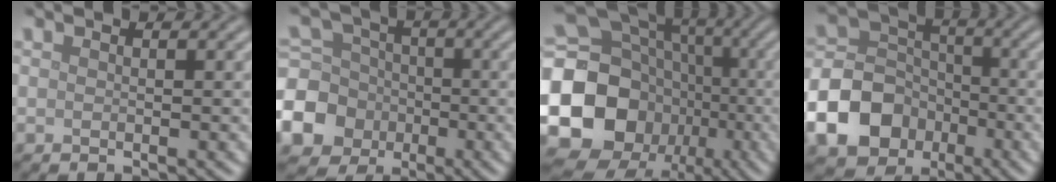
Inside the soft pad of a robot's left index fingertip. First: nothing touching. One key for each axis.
{"total": 10.3, "fx": -3.5, "fy": 9.1, "fz": 3.1, "tx": -0.082, "ty": -0.021, "tz": -0.091}
{"total": 19.7, "fx": -4.6, "fy": 17.2, "fz": 8.4, "tx": -0.197, "ty": -0.002, "tz": -0.112}
{"total": 10.5, "fx": -4.4, "fy": 8.4, "fz": 4.3, "tx": -0.091, "ty": -0.009, "tz": -0.108}